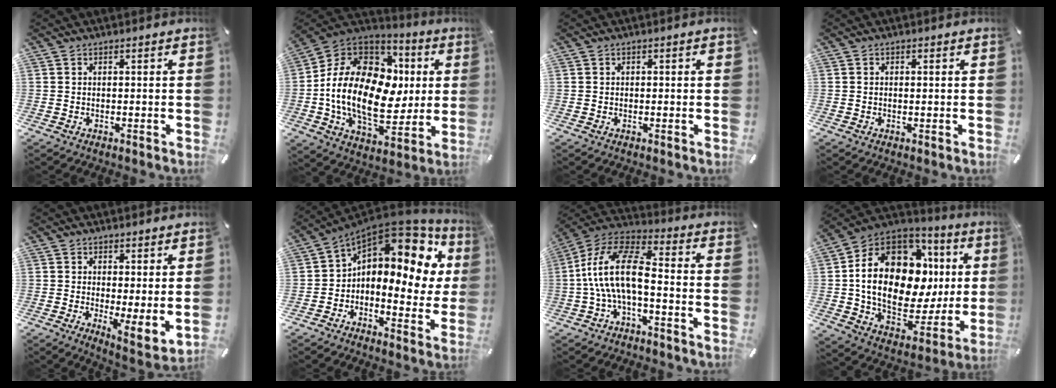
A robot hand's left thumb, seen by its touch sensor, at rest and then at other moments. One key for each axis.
{"total": 21.4, "fx": -0.6, "fy": 14.8, "fz": 15.5, "tx": -0.323, "ty": -0.010, "tz": -0.013}
{"total": 0.7, "fx": -0.1, "fy": 0.5, "fz": 0.4, "tx": -0.007, "ty": 0.003, "tz": -0.002}
{"total": 0.6, "fx": 0.0, "fy": 0.4, "fz": 0.5, "tx": -0.009, "ty": 0.001, "tz": 0.000}
{"total": 4.4, "fx": 1.8, "fy": 1.4, "fz": 3.7, "tx": -0.043, "ty": -0.030, "tz": 0.037}
{"total": 13.5, "fx": 5.2, "fy": 7.6, "fz": 9.9, "tx": -0.152, "ty": -0.043, "tz": 0.080}
{"total": 14.0, "fx": -2.7, "fy": 6.4, "fz": 12.2, "tx": -0.253, "ty": 0.010, "tz": -0.050}
{"total": 23.6, "fx": 3.6, "fy": 16.2, "fz": 16.8, "tx": -0.312, "ty": -0.032, "tz": 0.069}